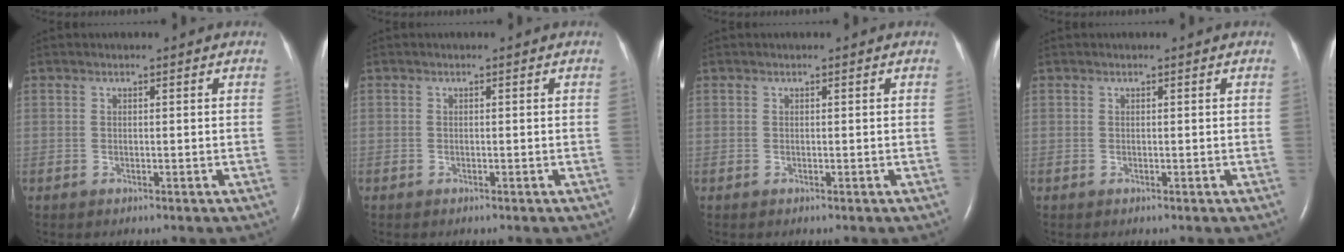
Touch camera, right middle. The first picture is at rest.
{"total": 0.0}
{"total": 0.0}
{"total": 0.0}